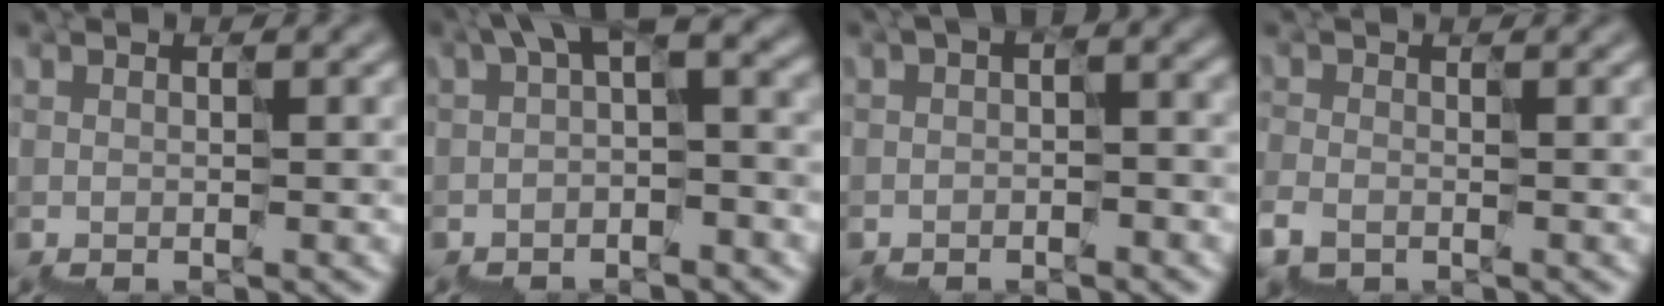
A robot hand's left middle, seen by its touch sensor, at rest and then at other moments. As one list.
[{"total": 4.3, "force": [0.4, 1.8, 3.9], "torque": [-0.067, 0.006, -0.003]}, {"total": 2.0, "force": [-0.8, 1.0, 1.6], "torque": [-0.026, 0.002, -0.017]}, {"total": 1.0, "force": [-0.9, 0.3, -0.1], "torque": [0.021, 0.002, -0.019]}]